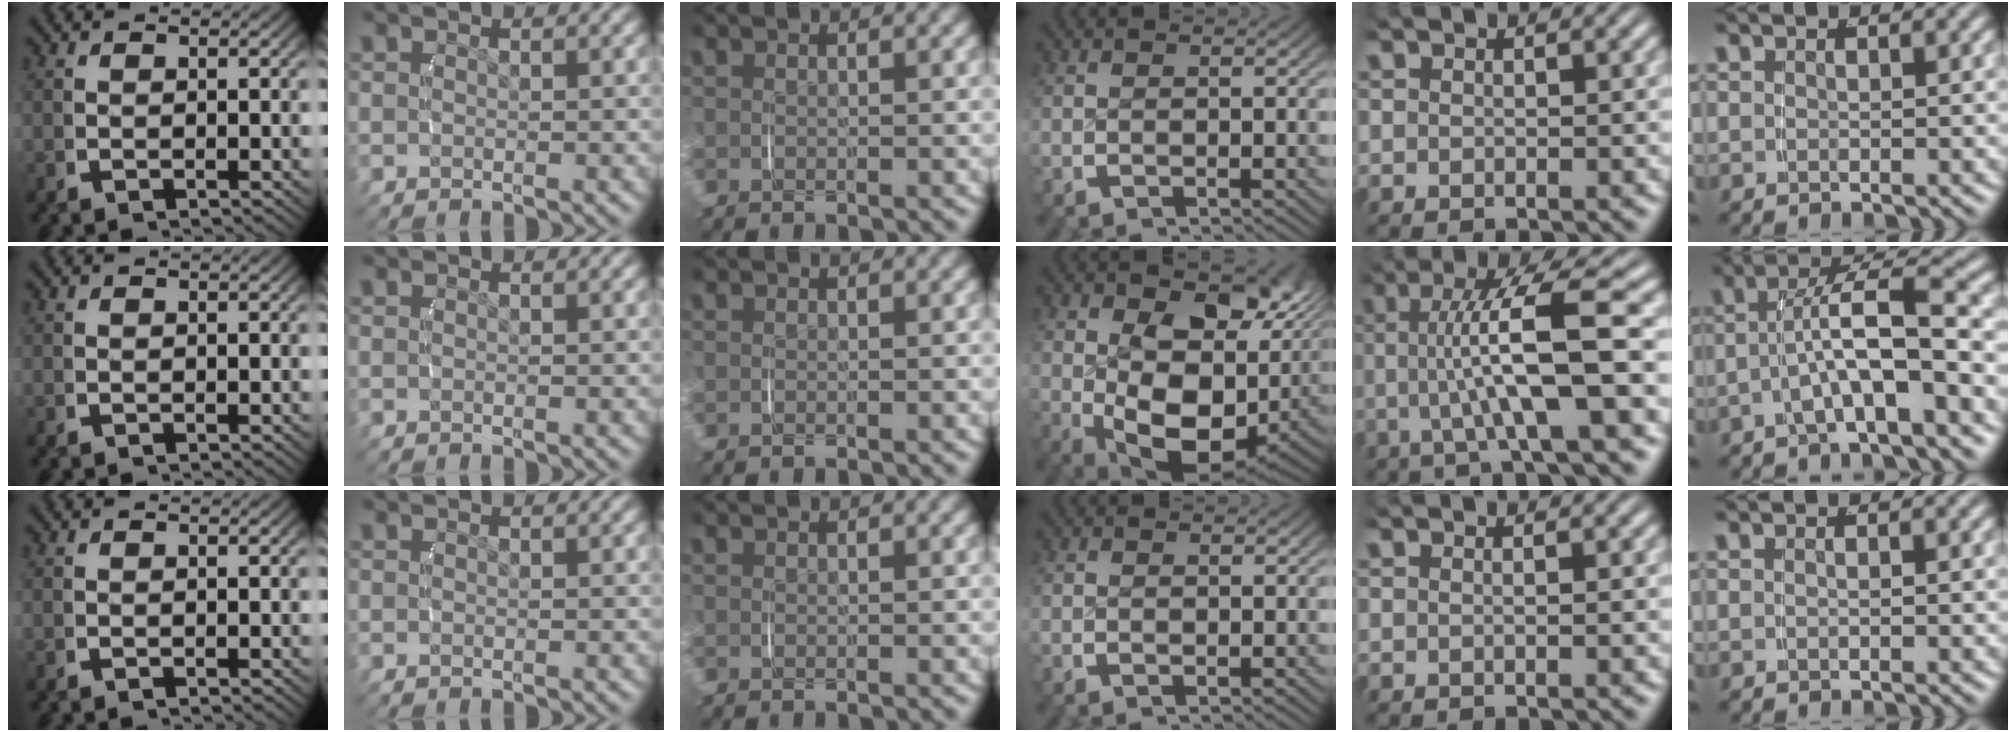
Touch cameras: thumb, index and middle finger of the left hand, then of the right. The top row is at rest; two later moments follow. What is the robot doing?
{"motion": "lift_and_place", "object": "camera"}